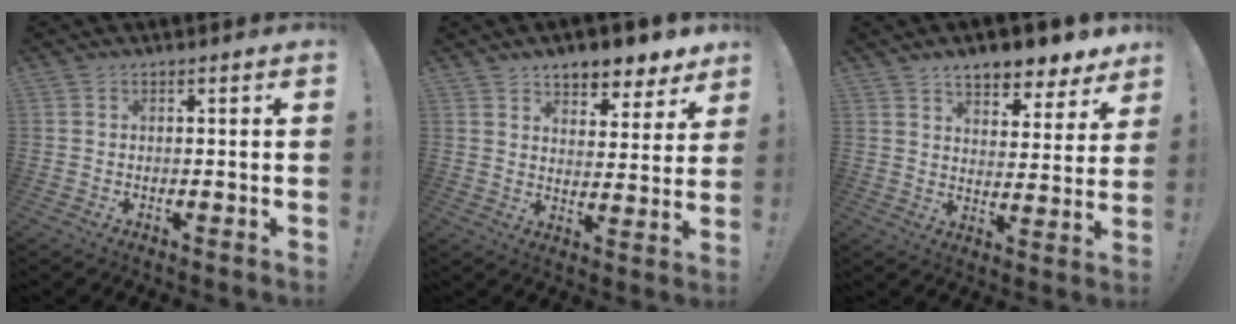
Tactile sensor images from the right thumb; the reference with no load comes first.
{"total": 8.4, "force": [7.0, 3.6, 2.8], "torque": [-0.030, -0.057, 0.128]}
{"total": 9.9, "force": [7.9, 3.7, 4.6], "torque": [-0.066, -0.057, 0.141]}